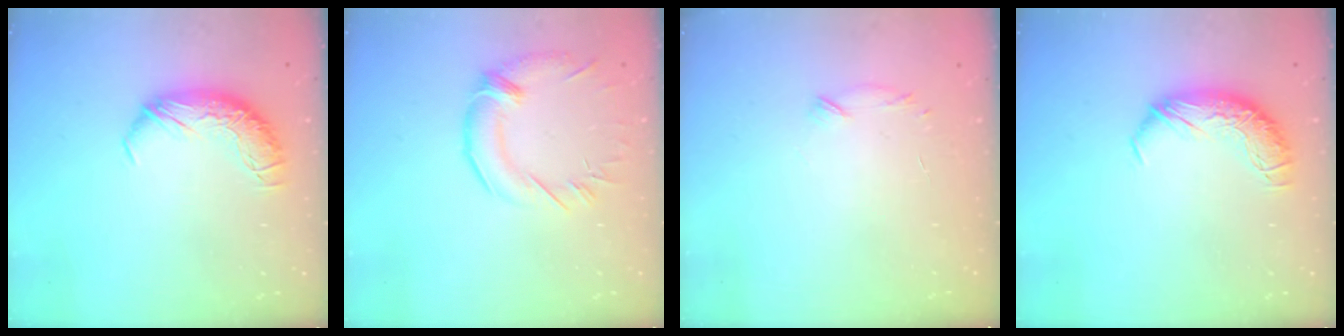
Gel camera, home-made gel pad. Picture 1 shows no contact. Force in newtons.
{"total": 2.4, "press": 1.4, "slide": 1.9}
{"total": 7.2, "press": 7.2, "slide": 0.8}
{"total": 0.0}